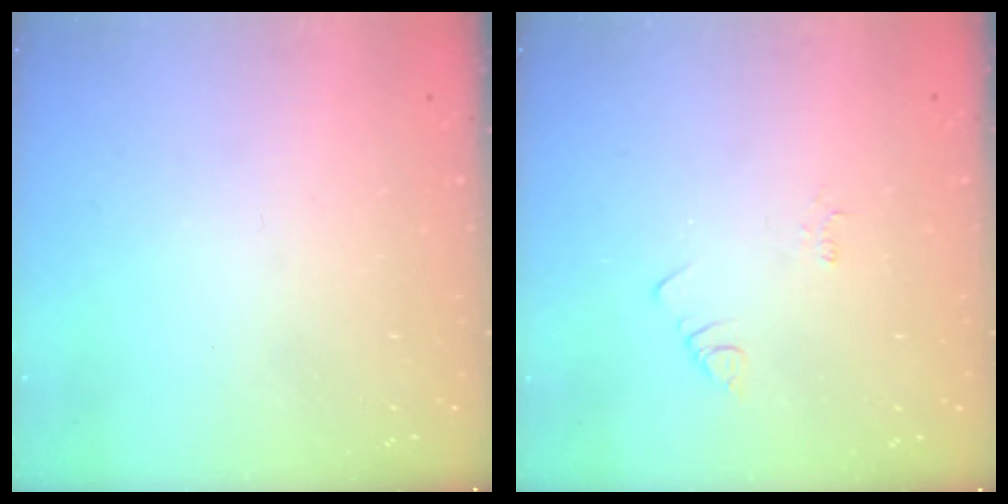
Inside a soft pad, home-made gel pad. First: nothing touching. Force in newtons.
{"total": 1.9, "press": 1.9, "slide": 0.2}